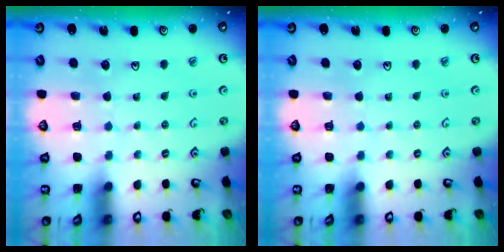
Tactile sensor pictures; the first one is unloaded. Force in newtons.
{"total": 0.0}